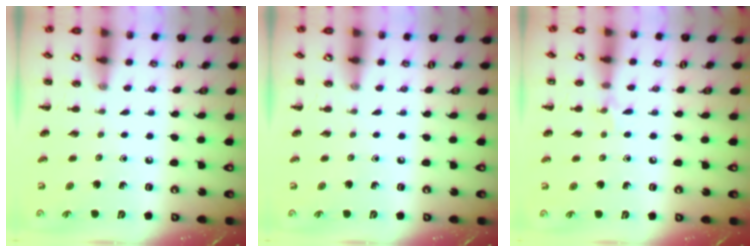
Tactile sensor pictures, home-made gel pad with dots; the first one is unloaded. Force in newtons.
{"total": 0.0}
{"total": 5.2, "press": 4.9, "slide": 1.7}